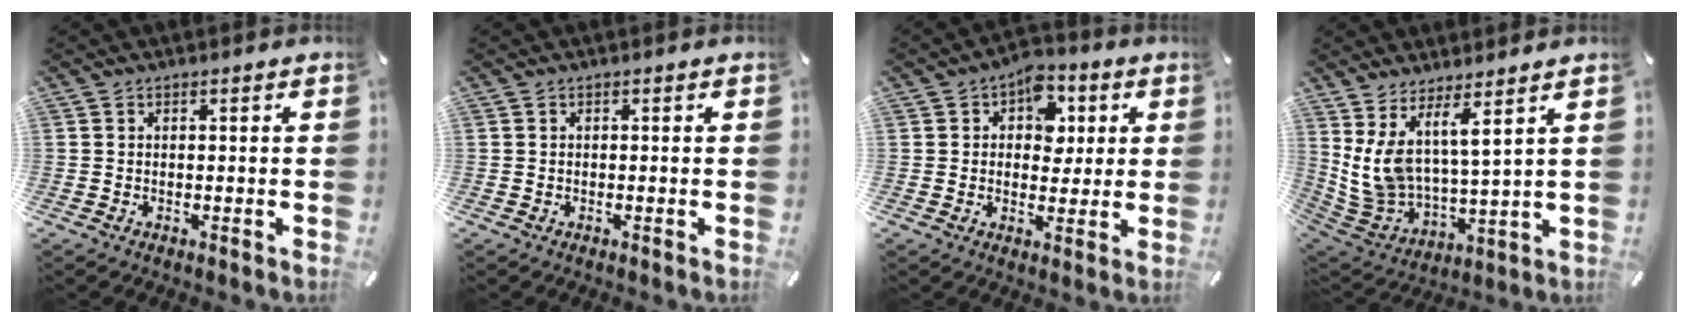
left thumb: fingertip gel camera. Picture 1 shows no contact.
{"total": 0.0}
{"total": 8.6, "force": [2.2, 6.8, 4.8], "torque": [-0.053, -0.004, 0.033]}
{"total": 9.1, "force": [6.3, 3.3, 5.7], "torque": [-0.151, -0.062, 0.116]}